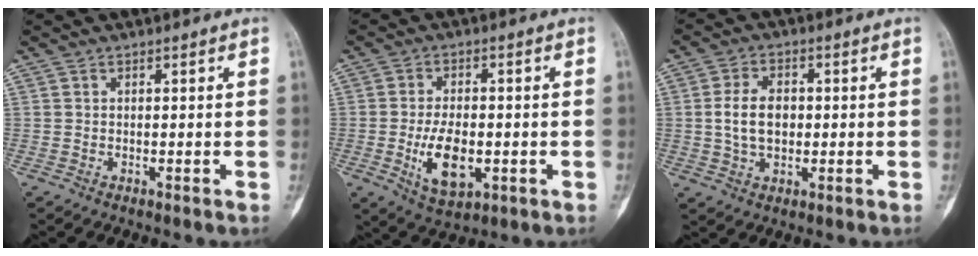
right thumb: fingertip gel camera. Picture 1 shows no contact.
{"total": 9.5, "force": [-2.1, 5.1, 7.8], "torque": [-0.128, -0.003, -0.027]}
{"total": 7.1, "force": [0.1, 4.6, 5.3], "torque": [-0.091, 0.007, 0.003]}